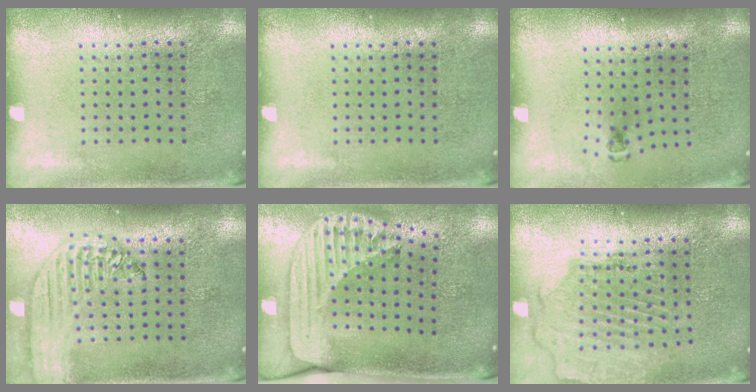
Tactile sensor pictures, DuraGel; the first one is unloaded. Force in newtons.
{"total": 0.0}
{"total": 0.5, "press": 0.4, "slide": 0.3}
{"total": 2.4, "press": 2.1, "slide": 1.3}
{"total": 2.6, "press": 1.8, "slide": 1.9}
{"total": 1.6, "press": 1.5, "slide": 0.3}